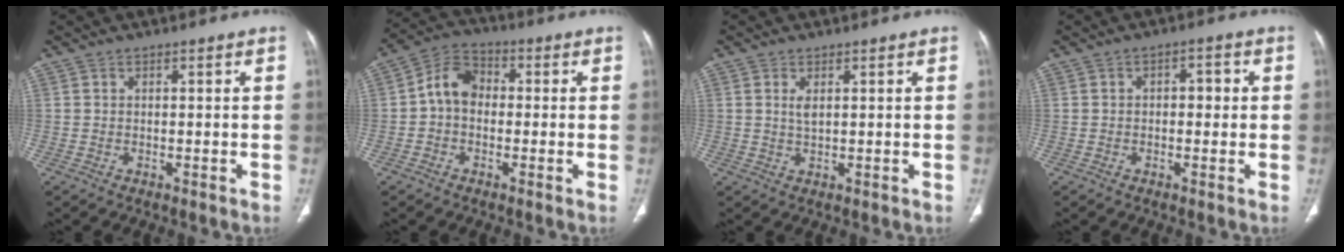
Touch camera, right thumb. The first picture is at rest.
{"total": 7.3, "force": [-0.4, 5.5, 4.7], "torque": [-0.065, 0.025, -0.021]}
{"total": 1.9, "force": [0.7, 0.8, 1.6], "torque": [-0.033, -0.004, 0.018]}
{"total": 3.0, "force": [0.1, 1.8, 2.5], "torque": [-0.017, 0.011, -0.003]}